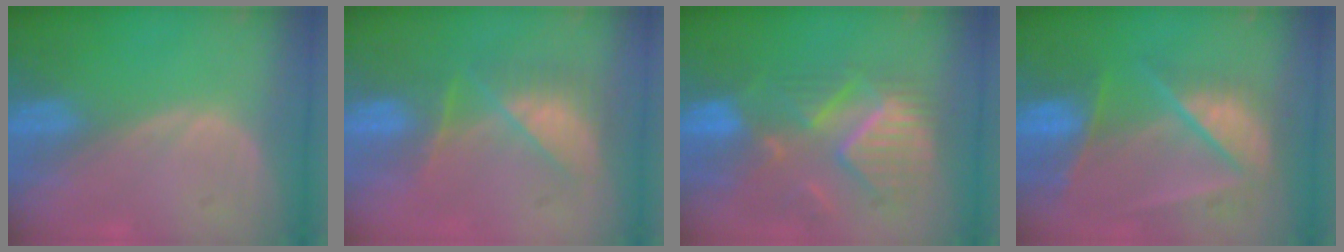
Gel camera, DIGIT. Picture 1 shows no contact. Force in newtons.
{"total": 7.8, "press": 7.0, "slide": 3.4}
{"total": 10.6, "press": 9.7, "slide": 4.3}
{"total": 9.8, "press": 8.3, "slide": 5.2}